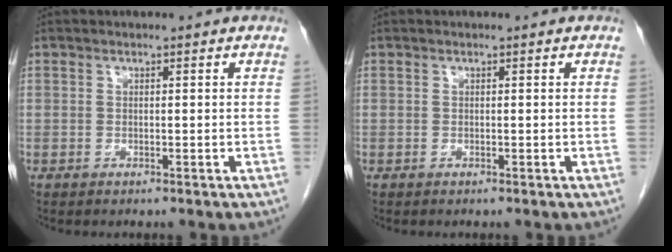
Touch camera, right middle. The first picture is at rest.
{"total": 0.0}